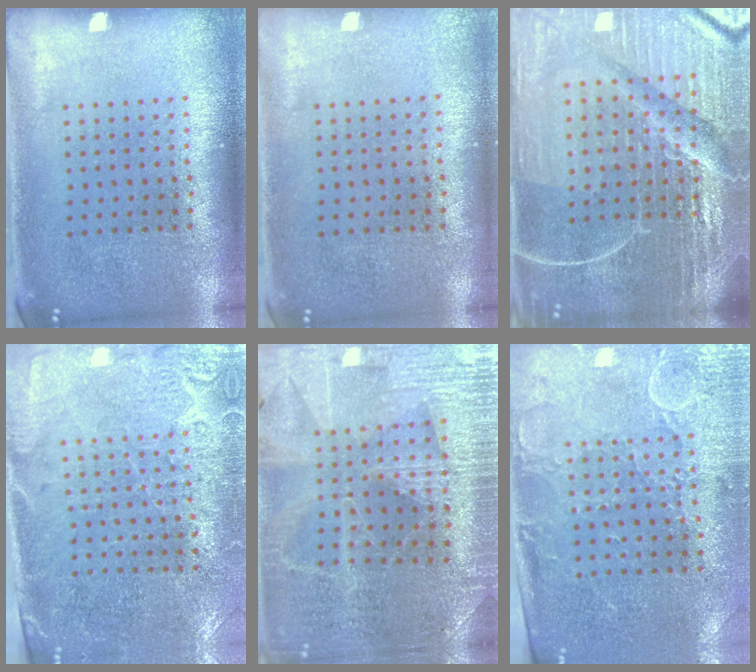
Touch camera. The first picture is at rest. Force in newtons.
{"total": 0.0}
{"total": 7.1, "press": 6.2, "slide": 3.4}
{"total": 3.0, "press": 2.9, "slide": 1.0}
{"total": 3.2, "press": 3.2, "slide": 0.5}
{"total": 3.0, "press": 2.6, "slide": 1.5}